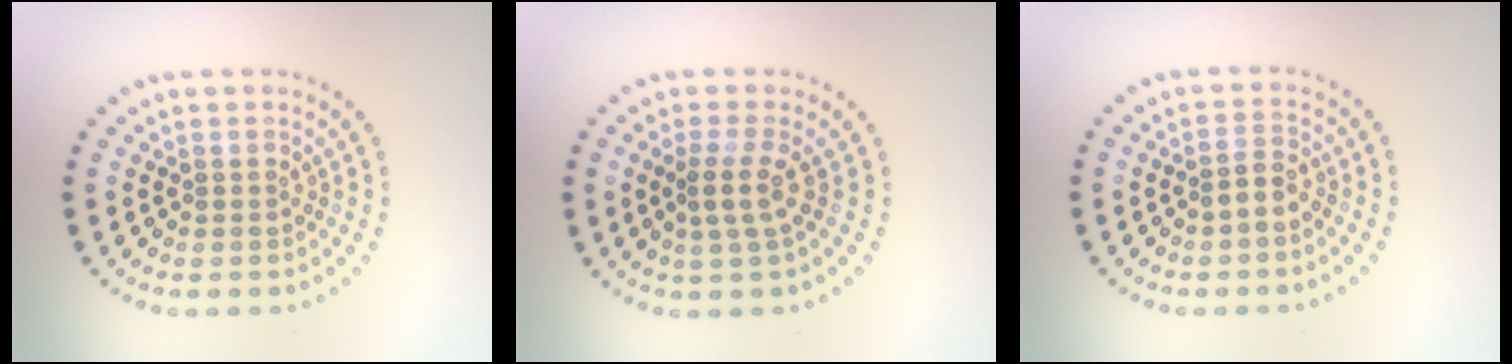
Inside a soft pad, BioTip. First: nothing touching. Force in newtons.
{"total": 2.3, "press": 1.7, "slide": 1.6}
{"total": 1.4, "press": 1.2, "slide": 0.7}